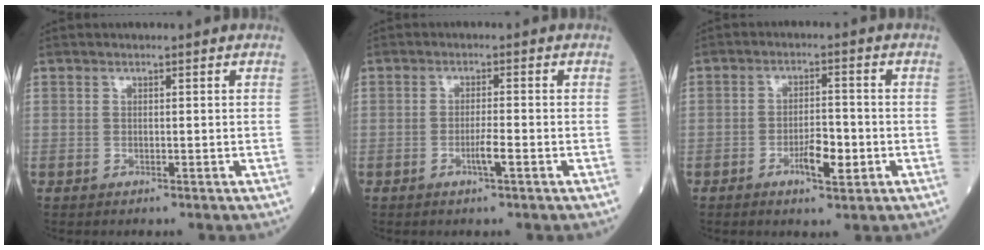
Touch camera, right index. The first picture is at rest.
{"total": 2.6, "force": [-1.1, 0.0, 2.4], "torque": [-0.045, -0.002, -0.021]}
{"total": 5.2, "force": [-1.9, 1.5, 4.6], "torque": [-0.078, 0.000, -0.030]}